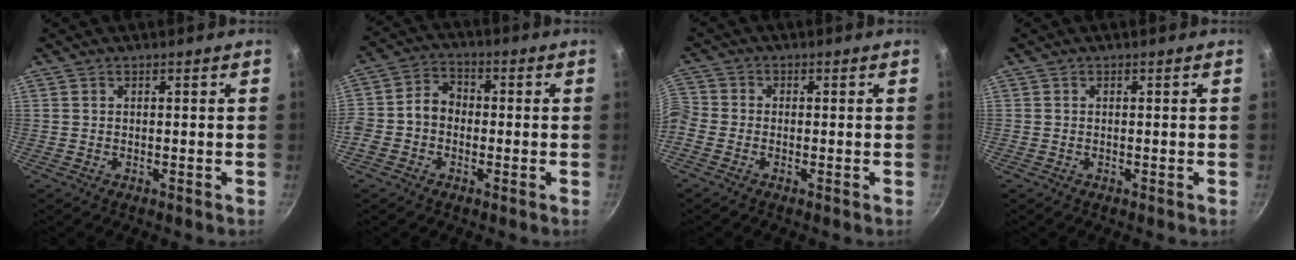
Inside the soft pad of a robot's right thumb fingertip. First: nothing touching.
{"total": 6.9, "force": [-1.3, 5.7, 3.7], "torque": [-0.045, 0.026, -0.041]}
{"total": 4.2, "force": [-1.9, 3.3, 1.9], "torque": [-0.054, 0.012, -0.058]}
{"total": 0.0}